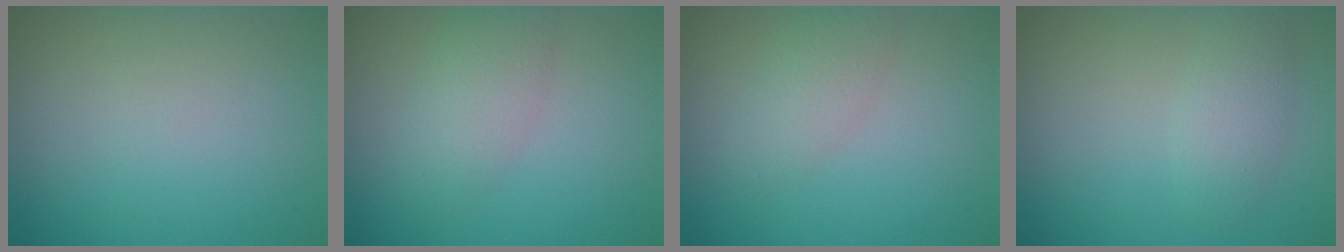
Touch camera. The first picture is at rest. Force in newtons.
{"total": 3.1, "press": 3.1, "slide": 0.2}
{"total": 2.2, "press": 2.2, "slide": 0.2}
{"total": 2.2, "press": 2.2, "slide": 0.2}